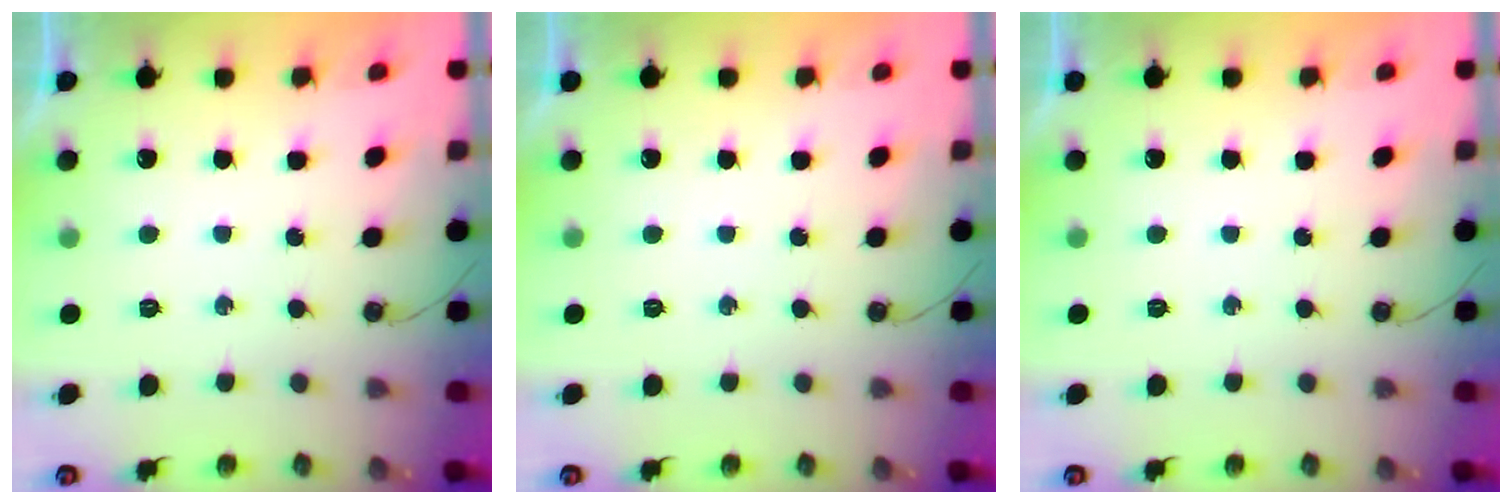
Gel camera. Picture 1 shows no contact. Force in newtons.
{"total": 0.0}
{"total": 0.0}